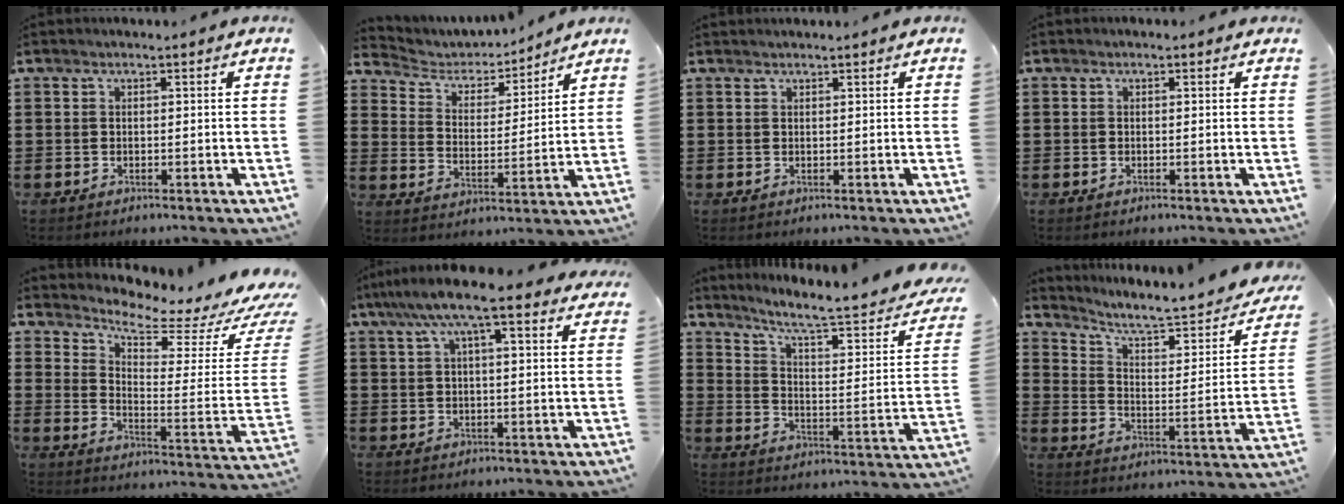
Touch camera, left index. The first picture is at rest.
{"total": 4.0, "force": [3.7, 1.3, 0.7], "torque": [-0.039, -0.026, 0.057]}
{"total": 0.7, "force": [0.6, -0.2, 0.1], "torque": [-0.003, -0.003, 0.014]}
{"total": 0.0}
{"total": 5.4, "force": [4.9, 0.7, 2.3], "torque": [-0.051, -0.061, 0.076]}
{"total": 9.5, "force": [6.9, 2.0, 6.2], "torque": [-0.133, -0.007, 0.120]}
{"total": 6.8, "force": [4.8, 0.3, 4.8], "torque": [-0.105, -0.040, 0.070]}
{"total": 6.0, "force": [5.0, 0.5, 3.2], "torque": [-0.082, -0.048, 0.077]}